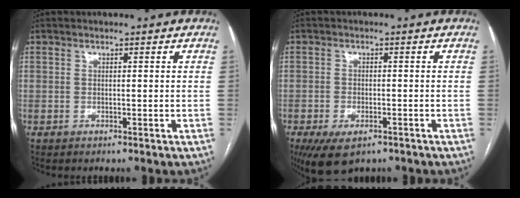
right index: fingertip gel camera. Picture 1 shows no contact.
{"total": 6.7, "force": [-4.3, 3.2, 4.1], "torque": [-0.069, -0.008, -0.066]}